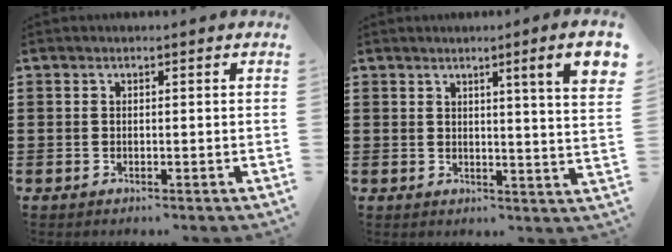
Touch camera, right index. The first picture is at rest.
{"total": 5.6, "force": [2.7, -0.5, 4.9], "torque": [-0.076, -0.018, 0.037]}